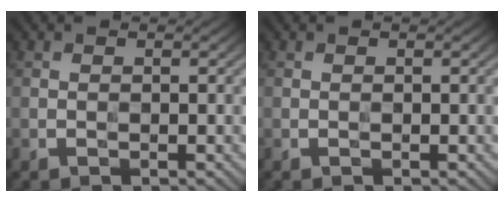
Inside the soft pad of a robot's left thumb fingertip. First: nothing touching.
{"total": 0.0}